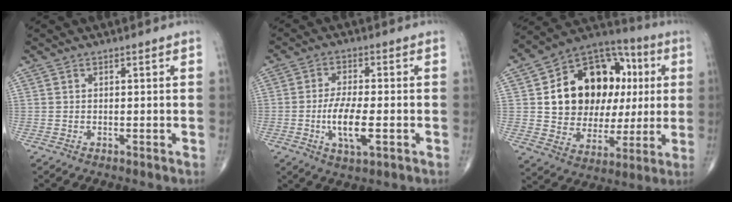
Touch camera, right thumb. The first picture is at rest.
{"total": 8.1, "force": [-2.0, 2.8, 7.4], "torque": [-0.144, -0.001, -0.036]}
{"total": 23.4, "force": [4.1, 16.6, 15.9], "torque": [-0.202, 0.020, 0.075]}